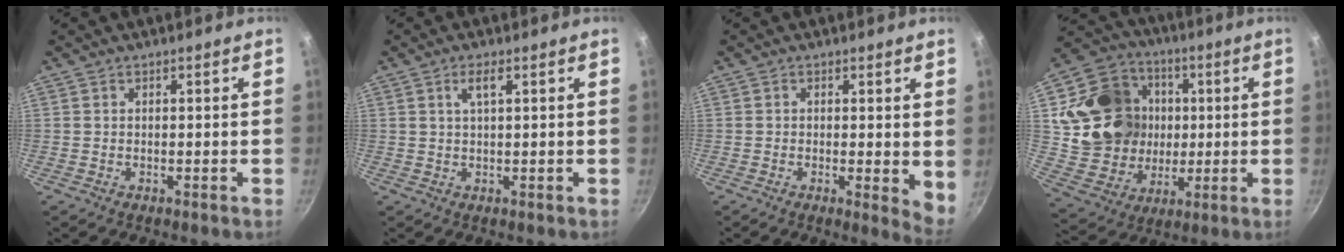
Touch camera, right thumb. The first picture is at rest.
{"total": 2.6, "force": [1.1, 0.6, 2.3], "torque": [-0.044, 0.002, 0.024]}
{"total": 4.8, "force": [0.4, 1.5, 4.5], "torque": [-0.058, -0.016, 0.001]}
{"total": 21.0, "force": [2.7, 18.1, 10.4], "torque": [-0.167, 0.019, 0.061]}